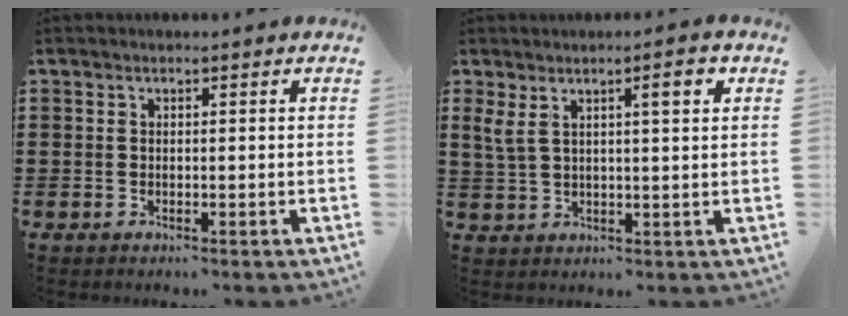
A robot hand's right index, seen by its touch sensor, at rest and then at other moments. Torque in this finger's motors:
{"motor_torque": [1.10, 1.03, 0.23, 0.12]}